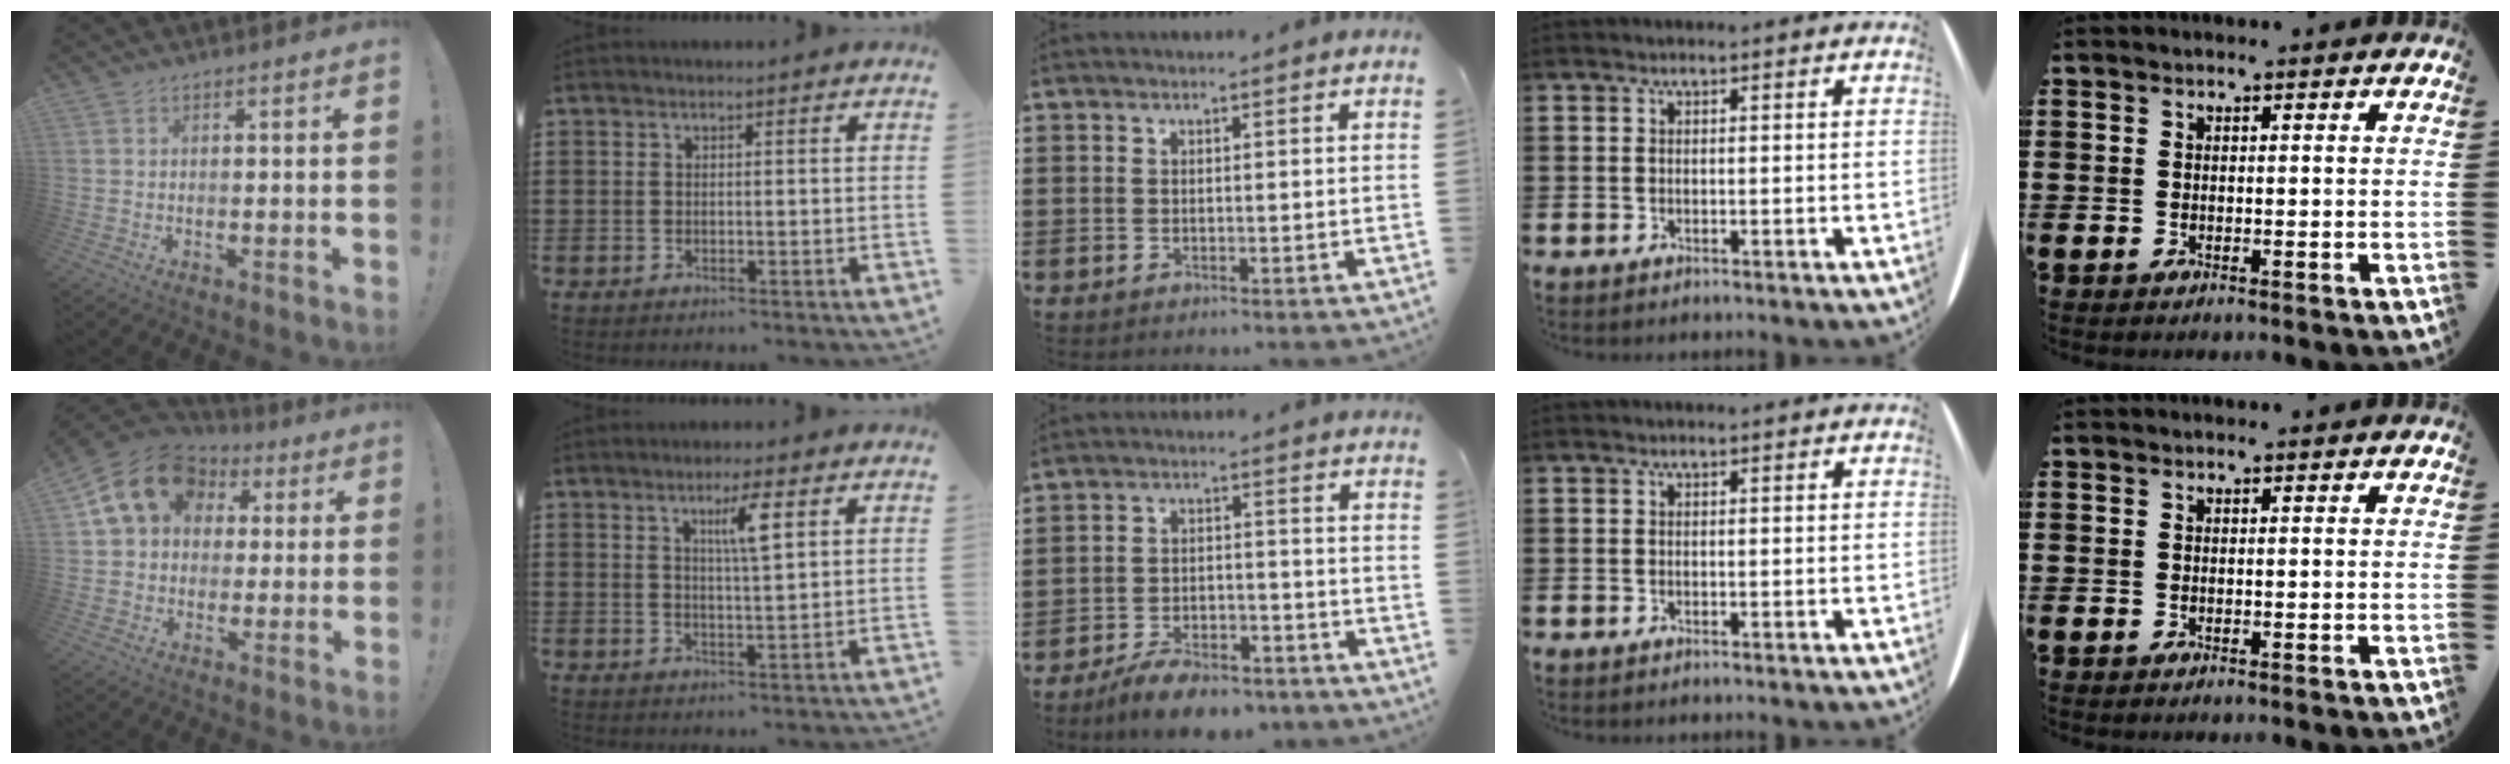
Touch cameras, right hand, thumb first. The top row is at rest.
{"thumb": {"total": 15.1, "force": [5.6, 11.7, 7.8], "torque": [-0.112, -0.014, 0.104]}, "index": {"total": 4.8, "force": [2.1, 0.5, 4.2], "torque": [-0.073, -0.001, 0.029]}, "middle": {"total": 6.3, "force": [-5.8, 1.3, 2.2], "torque": [-0.045, 0.005, -0.111]}}